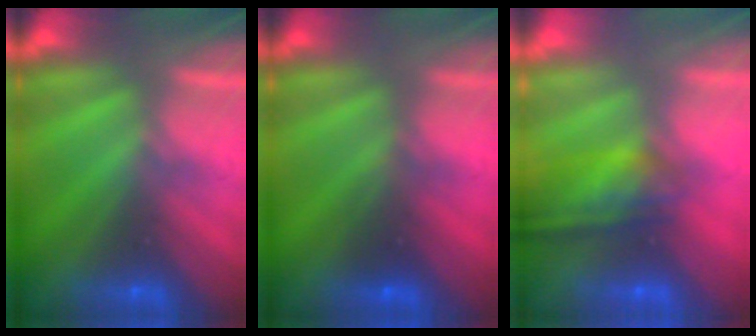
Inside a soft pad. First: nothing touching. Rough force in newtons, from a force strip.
{"total": 2.6}
{"total": 9.2}